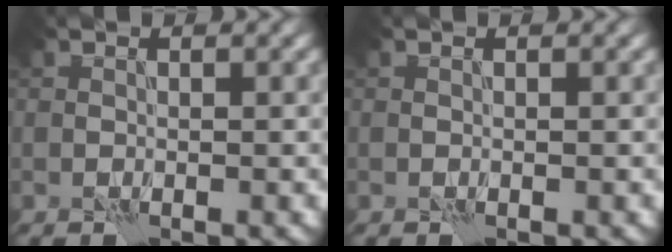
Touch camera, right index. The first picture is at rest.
{"total": 0.0}